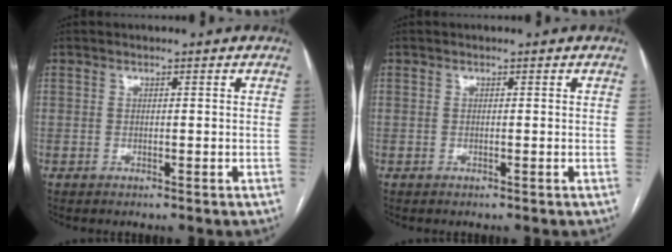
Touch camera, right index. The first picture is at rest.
{"total": 0.0}